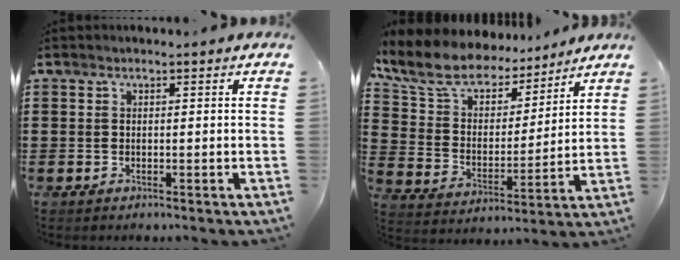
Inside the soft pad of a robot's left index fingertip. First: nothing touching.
{"total": 9.5, "force": [8.4, 3.5, 2.7], "torque": [-0.098, -0.049, 0.152]}